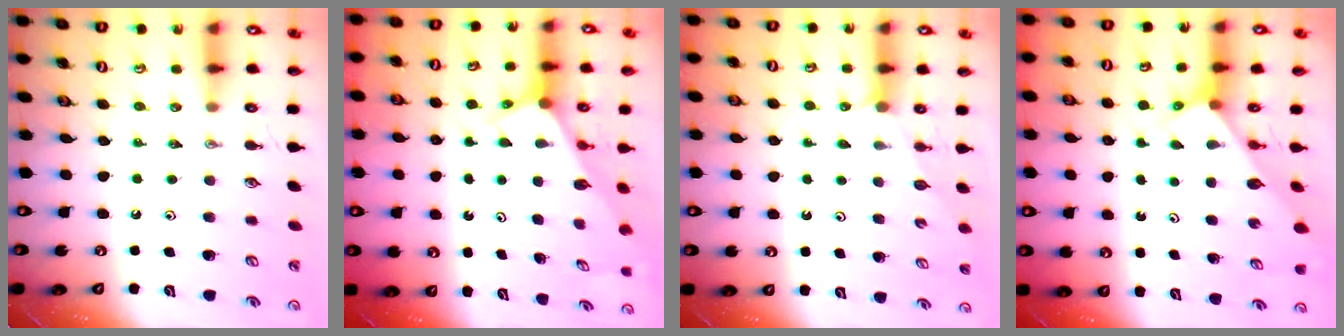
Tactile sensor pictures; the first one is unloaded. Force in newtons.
{"total": 2.7, "press": 2.7, "slide": 0.1}
{"total": 1.5, "press": 1.5, "slide": 0.2}
{"total": 2.8, "press": 2.8, "slide": 0.1}